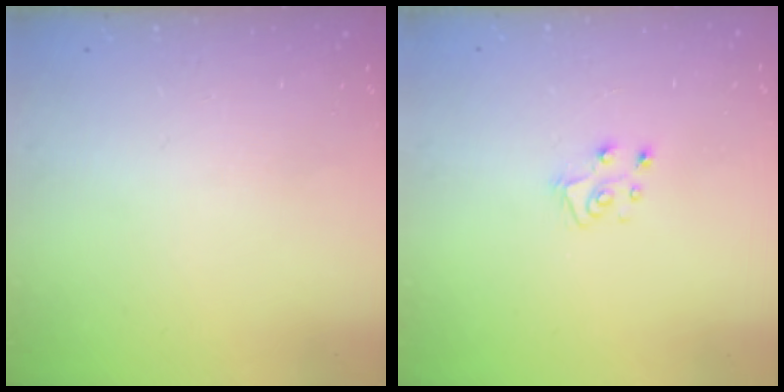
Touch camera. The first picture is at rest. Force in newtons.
{"total": 6.3, "press": 6.3, "slide": 0.3}